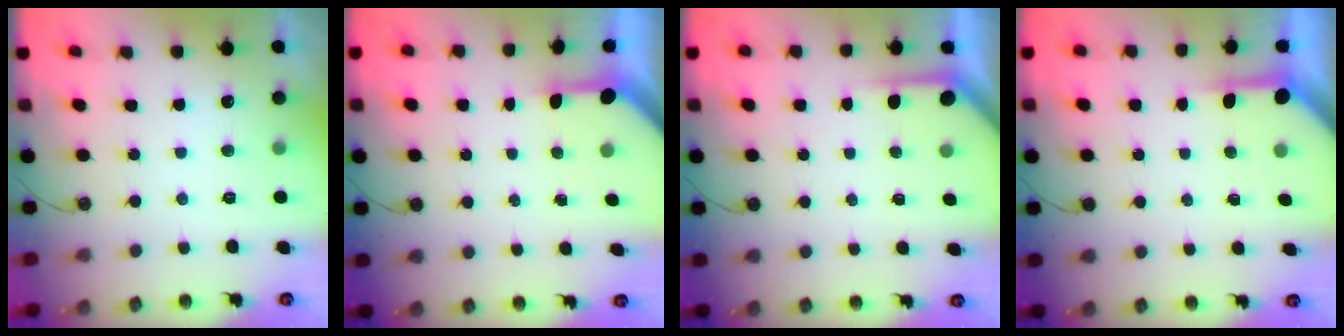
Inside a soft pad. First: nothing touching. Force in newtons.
{"total": 3.2, "press": 3.2, "slide": 0.3}
{"total": 2.2, "press": 2.2, "slide": 0.3}
{"total": 3.9, "press": 3.9, "slide": 0.3}